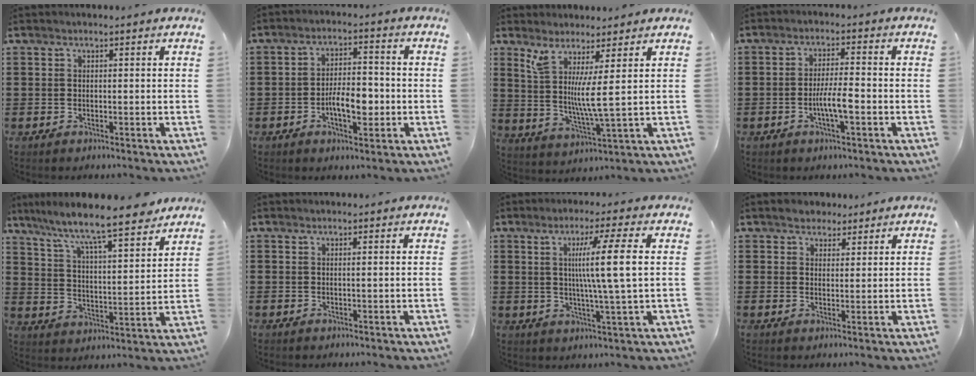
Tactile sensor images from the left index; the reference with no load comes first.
{"total": 6.3, "force": [-1.8, 3.0, 5.3], "torque": [-0.090, 0.004, -0.034]}
{"total": 7.3, "force": [3.3, -0.7, 6.4], "torque": [-0.126, -0.022, 0.054]}
{"total": 4.9, "force": [-1.6, 0.9, 4.5], "torque": [-0.091, 0.000, -0.034]}
{"total": 8.0, "force": [7.2, 0.2, 3.4], "torque": [-0.089, -0.051, 0.115]}
{"total": 0.6, "force": [0.2, -0.2, 0.5], "torque": [-0.010, -0.004, 0.004]}
{"total": 9.4, "force": [1.8, -0.4, 9.2], "torque": [-0.166, 0.000, 0.019]}
{"total": 2.6, "force": [2.2, 1.4, 0.0], "torque": [-0.009, 0.010, 0.041]}